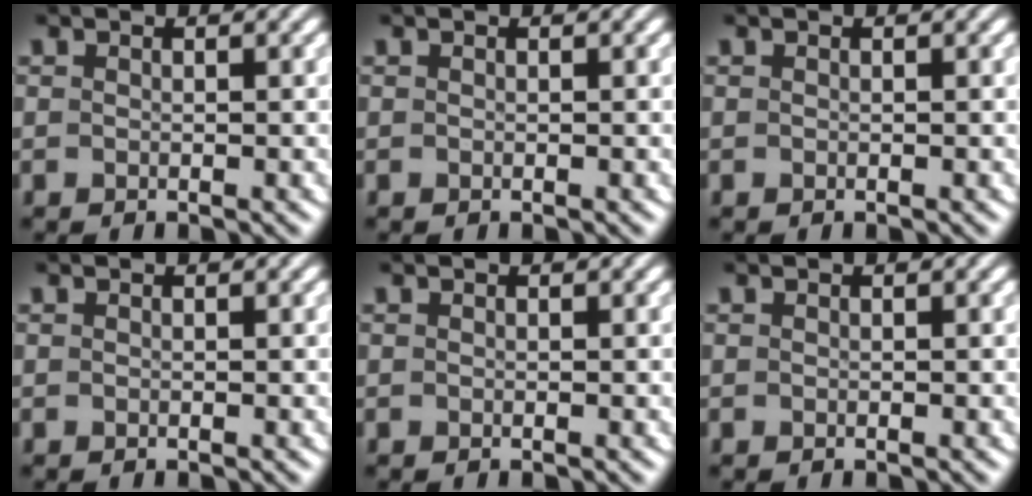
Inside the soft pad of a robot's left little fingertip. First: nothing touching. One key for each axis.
{"total": 0.0}
{"total": 0.0}
{"total": 0.0}
{"total": 0.0}
{"total": 0.0}